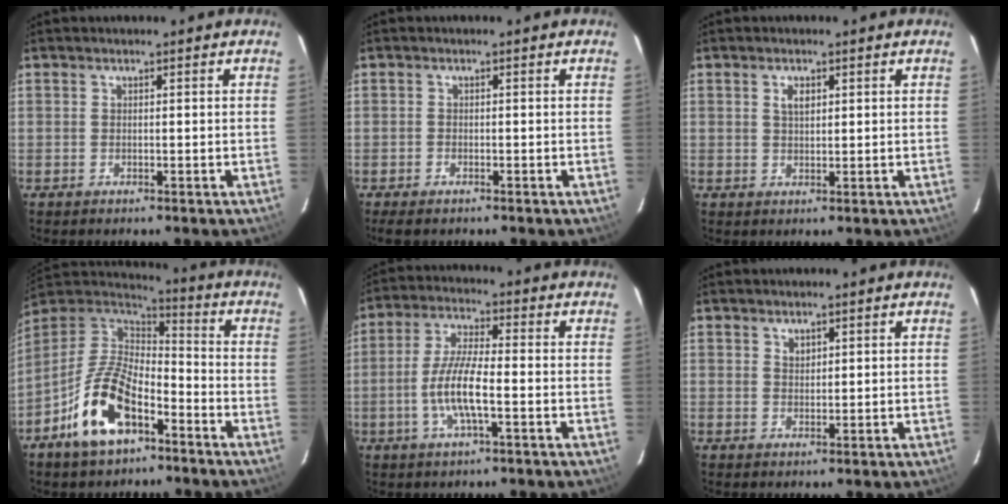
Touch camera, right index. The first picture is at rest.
{"total": 2.3, "force": [-1.8, 1.1, 1.0], "torque": [-0.027, -0.005, -0.033]}
{"total": 2.3, "force": [0.9, 1.3, 1.7], "torque": [-0.029, 0.003, 0.016]}
{"total": 15.9, "force": [-8.5, 7.6, 11.1], "torque": [-0.229, -0.001, -0.156]}
{"total": 8.7, "force": [-2.5, 1.6, 8.2], "torque": [-0.167, -0.001, -0.051]}
{"total": 1.5, "force": [1.0, 1.0, 0.5], "torque": [-0.006, 0.002, 0.018]}